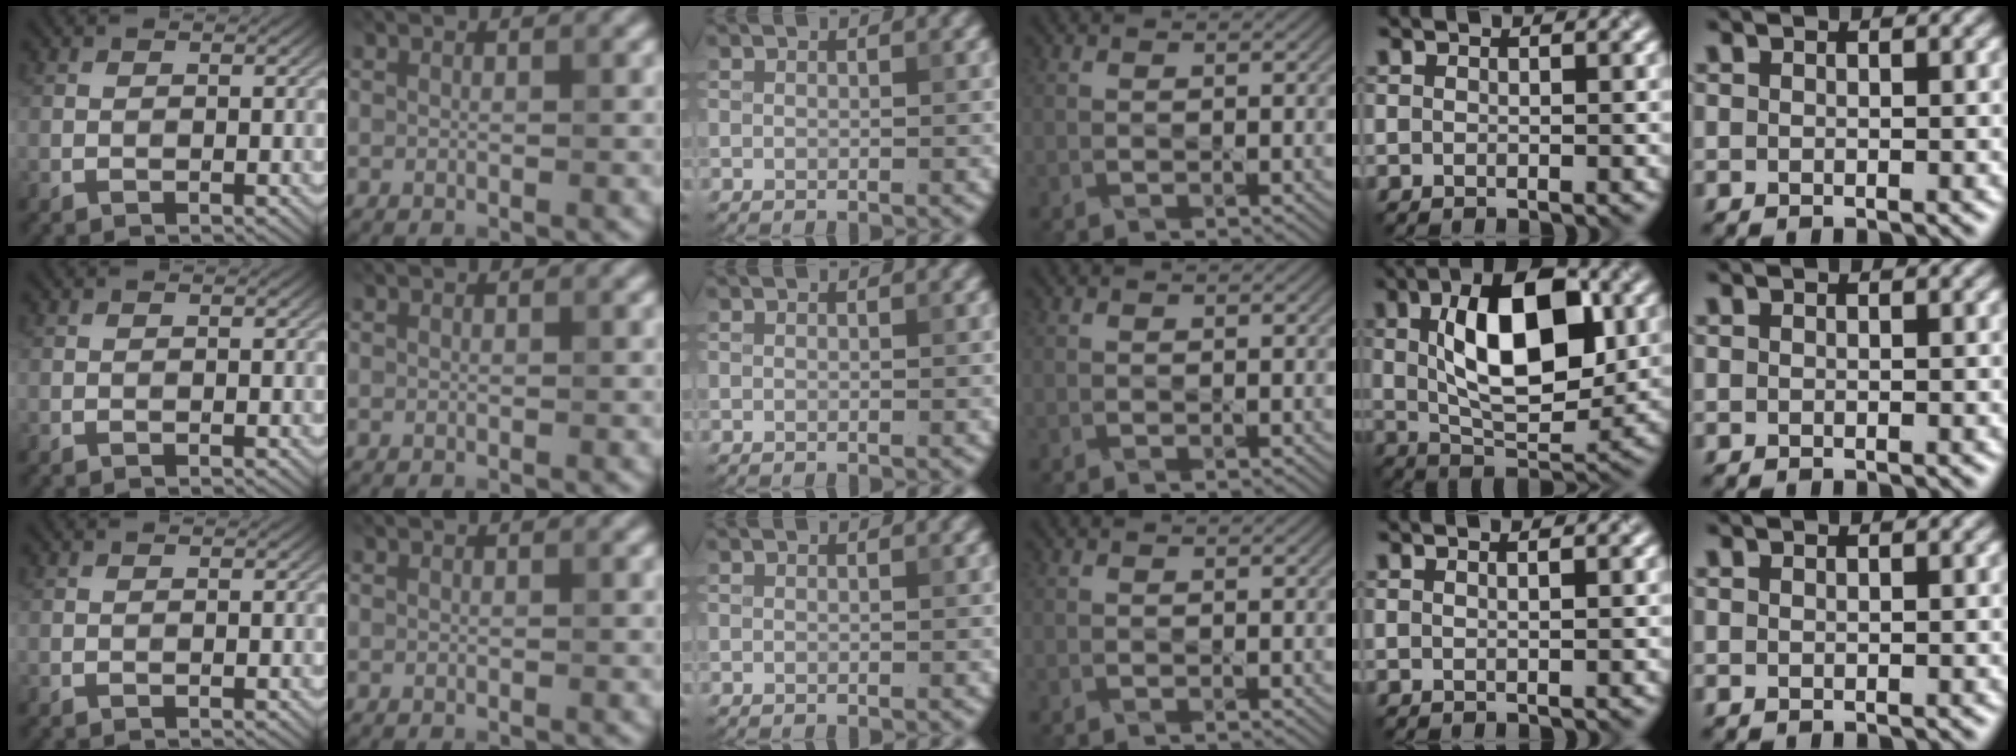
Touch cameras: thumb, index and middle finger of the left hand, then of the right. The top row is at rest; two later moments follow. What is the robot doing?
{"motion": "dispense", "object": "toothpaste"}